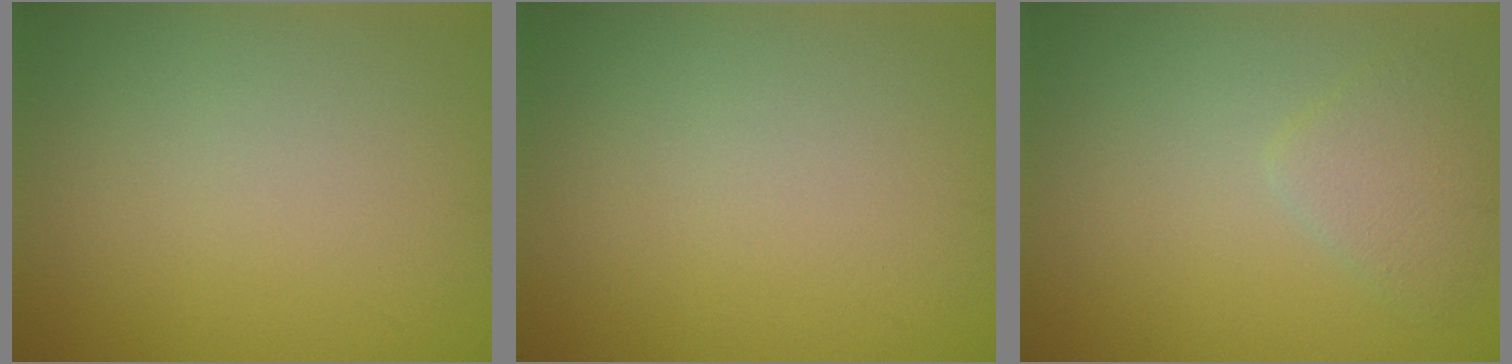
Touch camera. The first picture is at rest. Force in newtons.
{"total": 0.0}
{"total": 2.2, "press": 2.2, "slide": 0.2}